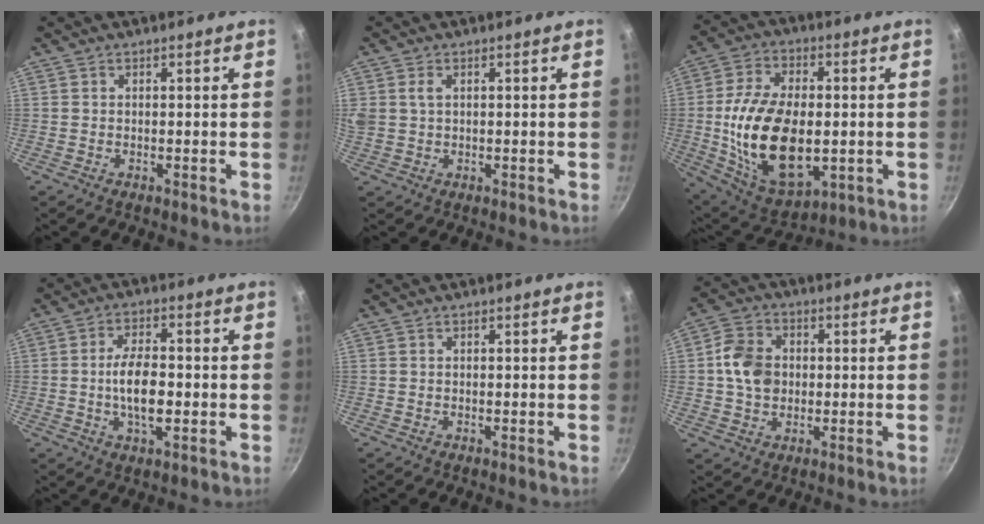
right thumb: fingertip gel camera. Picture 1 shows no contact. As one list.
[{"total": 3.9, "force": [1.1, 2.7, 2.6], "torque": [-0.050, 0.003, 0.021]}, {"total": 21.4, "force": [-1.7, 12.5, 17.3], "torque": [-0.306, 0.005, -0.015]}, {"total": 8.6, "force": [-1.2, 4.0, 7.5], "torque": [-0.132, 0.015, -0.023]}, {"total": 0.0}, {"total": 8.8, "force": [0.3, 7.0, 5.3], "torque": [-0.079, 0.014, -0.006]}]